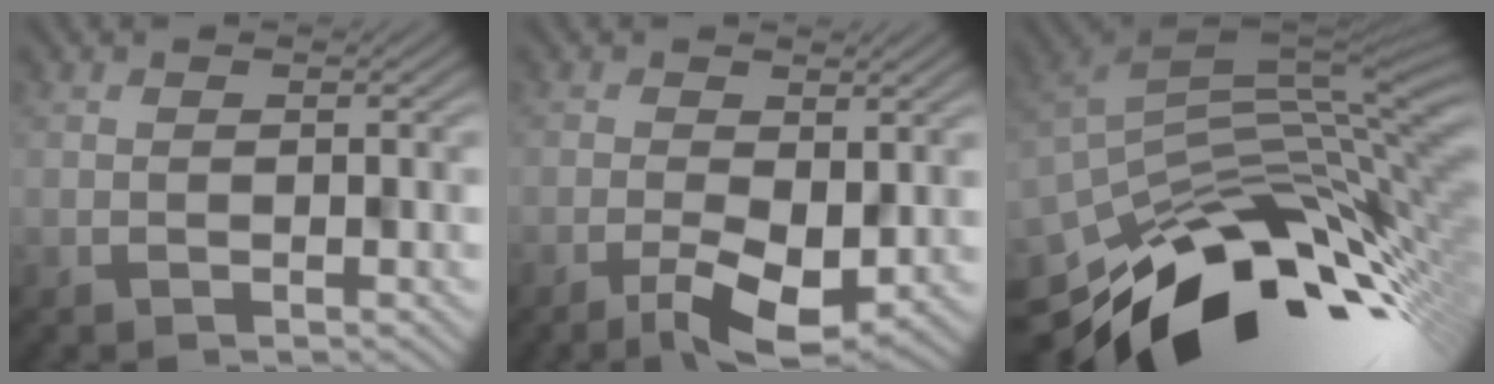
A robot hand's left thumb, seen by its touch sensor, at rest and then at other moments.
{"total": 3.7, "force": [-1.2, 1.4, 3.3], "torque": [-0.061, -0.005, -0.014]}
{"total": 14.2, "force": [-6.7, 7.0, 10.4], "torque": [-0.187, -0.027, -0.115]}